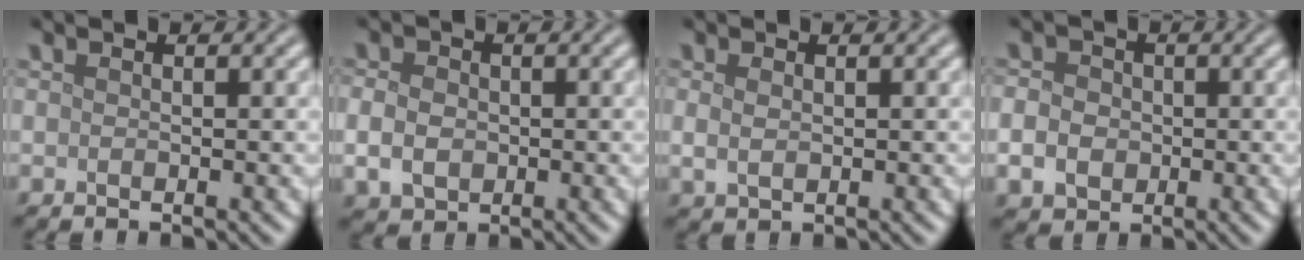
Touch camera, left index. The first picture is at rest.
{"total": 2.9, "force": [-0.3, 2.3, 1.7], "torque": [-0.035, -0.001, -0.009]}
{"total": 1.3, "force": [0.3, 0.8, 0.9], "torque": [-0.023, -0.003, 0.009]}
{"total": 3.2, "force": [-0.5, 2.8, 1.6], "torque": [-0.025, 0.000, -0.013]}